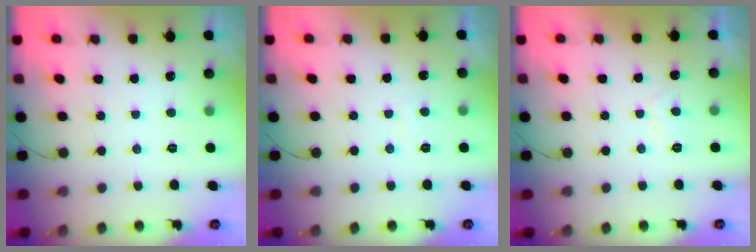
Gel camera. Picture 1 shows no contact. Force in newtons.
{"total": 0.6, "press": 0.4, "slide": 0.4}
{"total": 1.5, "press": 1.3, "slide": 0.7}